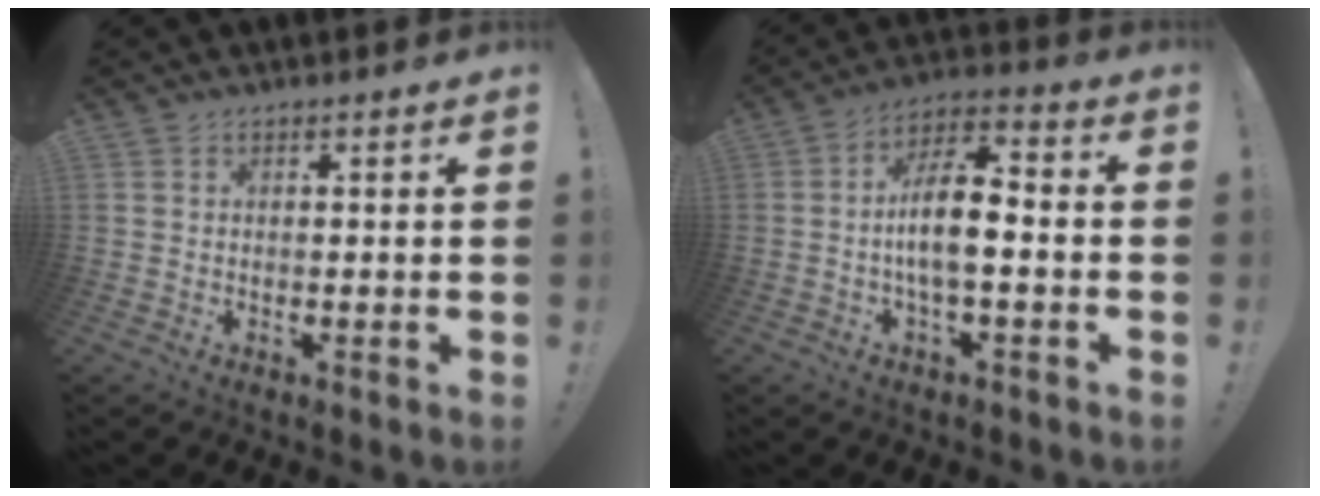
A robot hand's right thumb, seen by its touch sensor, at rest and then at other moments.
{"total": 11.8, "force": [-2.0, 4.7, 10.6], "torque": [-0.199, 0.015, -0.039]}